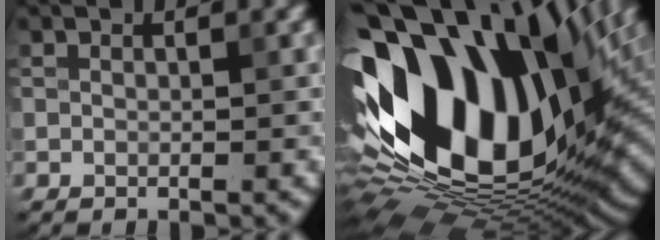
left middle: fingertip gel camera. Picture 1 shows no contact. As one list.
[{"total": 18.7, "force": [1.8, 11.2, 14.8], "torque": [-0.305, -0.009, 0.046]}]